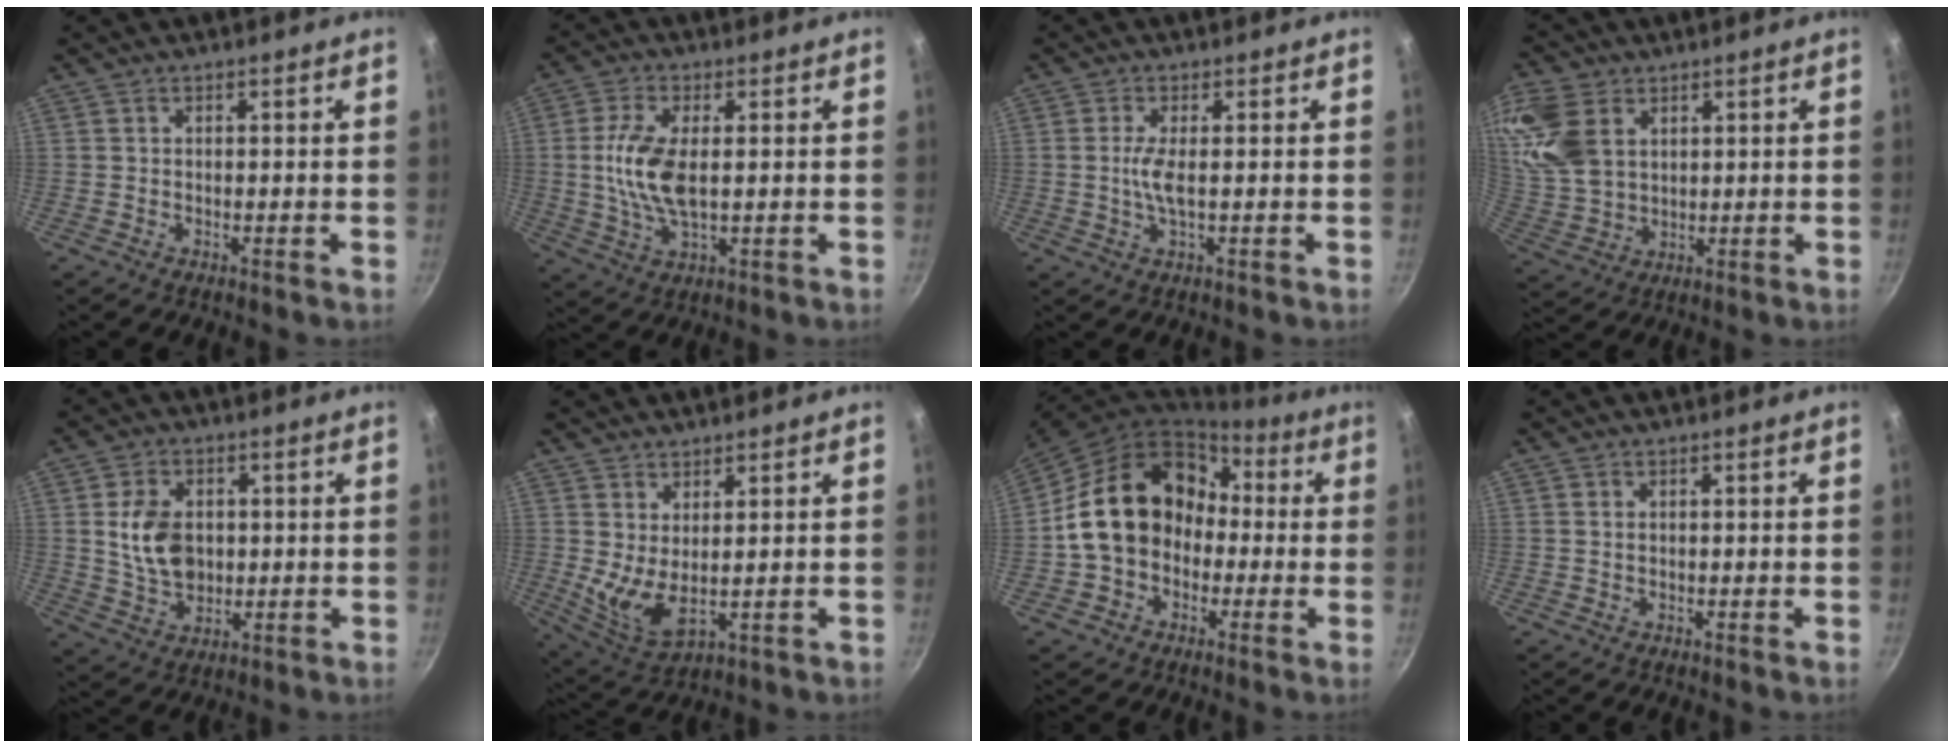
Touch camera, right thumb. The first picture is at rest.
{"total": 9.7, "force": [0.6, 4.5, 8.6], "torque": [-0.177, -0.001, 0.012]}
{"total": 3.7, "force": [0.0, 0.8, 3.7], "torque": [-0.089, -0.001, -0.001]}
{"total": 13.3, "force": [5.2, 9.1, 8.2], "torque": [-0.165, -0.015, 0.114]}
{"total": 10.1, "force": [1.0, 7.3, 6.8], "torque": [-0.107, -0.007, 0.024]}
{"total": 7.1, "force": [2.5, 2.9, 5.9], "torque": [-0.106, -0.039, 0.055]}
{"total": 18.3, "force": [0.0, 14.6, 11.0], "torque": [-0.162, 0.066, -0.003]}
{"total": 0.7, "force": [0.2, 0.6, 0.4], "torque": [-0.006, 0.003, 0.005]}